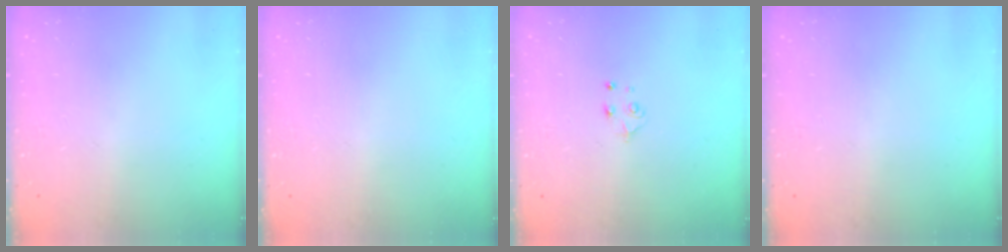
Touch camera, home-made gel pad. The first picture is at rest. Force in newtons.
{"total": 0.0}
{"total": 4.5, "press": 4.5, "slide": 0.6}
{"total": 0.0}